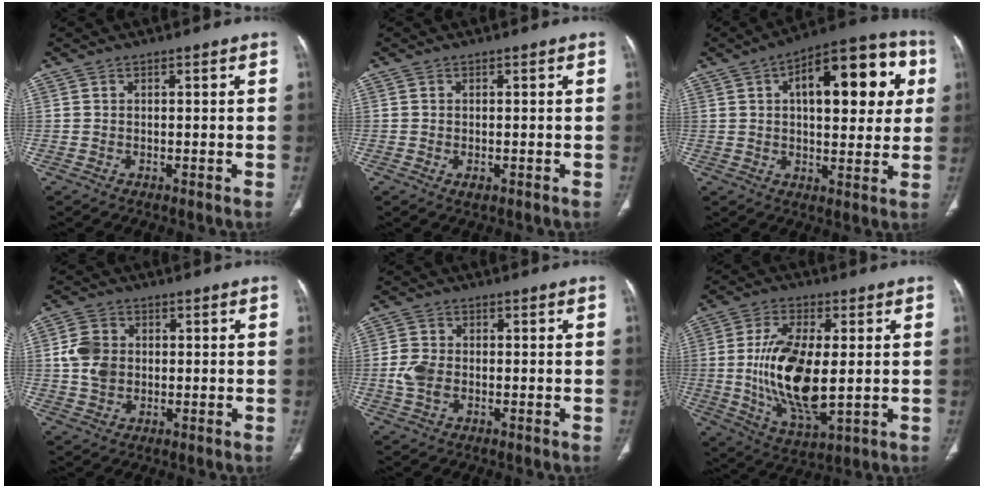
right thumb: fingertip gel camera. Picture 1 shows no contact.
{"total": 1.2, "force": [-0.4, 0.6, 0.9], "torque": [-0.016, -0.002, -0.004]}
{"total": 20.0, "force": [5.3, 9.3, 16.9], "torque": [-0.187, 0.019, 0.067]}
{"total": 6.6, "force": [0.4, 5.2, 4.0], "torque": [-0.067, 0.002, 0.007]}
{"total": 4.7, "force": [-0.8, 3.2, 3.4], "torque": [-0.079, 0.006, -0.017]}
{"total": 18.0, "force": [0.1, 8.4, 15.9], "torque": [-0.300, -0.017, 0.010]}